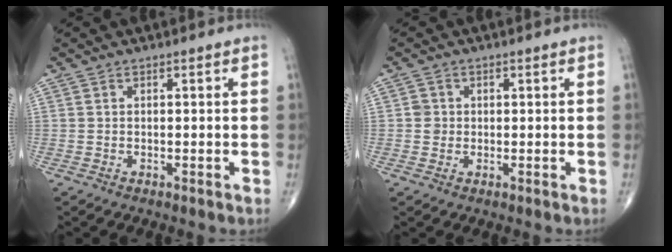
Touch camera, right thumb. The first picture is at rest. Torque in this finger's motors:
{"motor_torque": [0.06, 0.12, 0.10, -0.07, -0.04]}